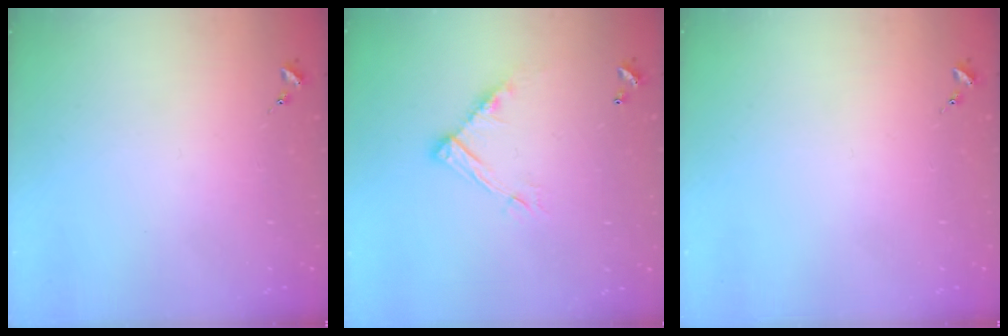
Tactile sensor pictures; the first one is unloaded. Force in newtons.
{"total": 10.9, "press": 10.9, "slide": 0.4}
{"total": 0.0}